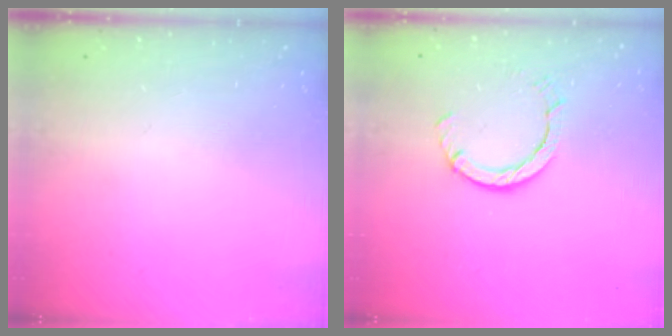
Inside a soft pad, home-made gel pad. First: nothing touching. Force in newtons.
{"total": 4.2, "press": 4.2, "slide": 0.4}